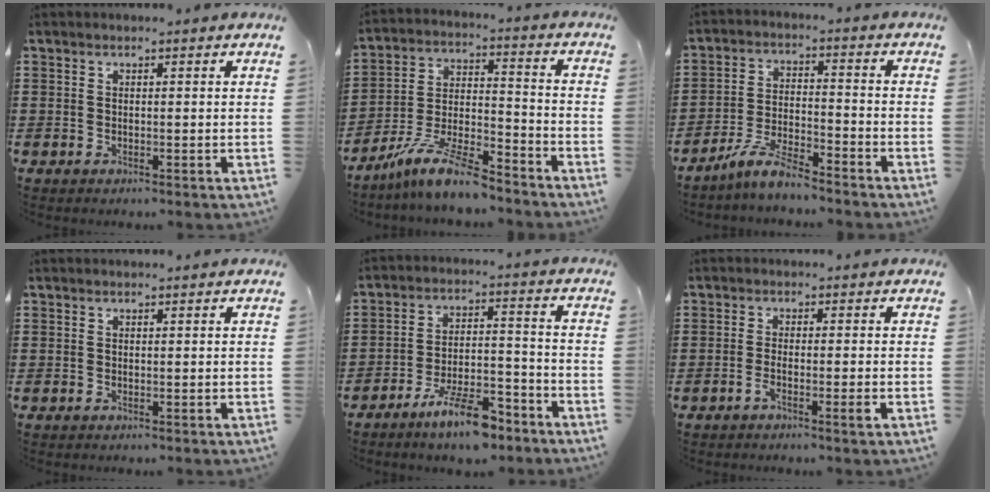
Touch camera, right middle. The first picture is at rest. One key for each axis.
{"total": 10.6, "fx": -9.0, "fy": 1.4, "fz": 5.3, "tx": -0.110, "ty": 0.018, "tz": -0.179}
{"total": 6.3, "fx": -5.6, "fy": 0.8, "fz": 2.9, "tx": -0.073, "ty": -0.003, "tz": -0.111}
{"total": 0.0}
{"total": 9.1, "fx": -7.1, "fy": 2.1, "fz": 5.3, "tx": -0.096, "ty": 0.016, "tz": -0.132}
{"total": 2.3, "fx": -1.2, "fy": 0.0, "fz": 1.9, "tx": -0.040, "ty": -0.004, "tz": -0.026}